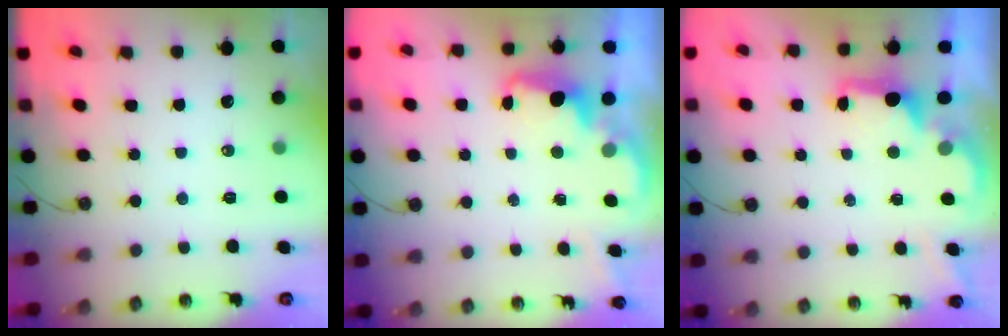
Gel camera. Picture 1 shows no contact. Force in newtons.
{"total": 2.4, "press": 2.3, "slide": 0.5}
{"total": 2.0, "press": 1.9, "slide": 0.8}